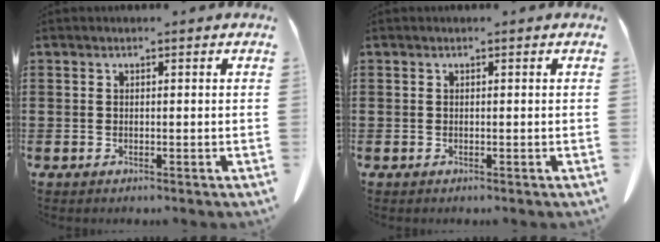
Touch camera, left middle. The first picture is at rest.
{"total": 0.0}